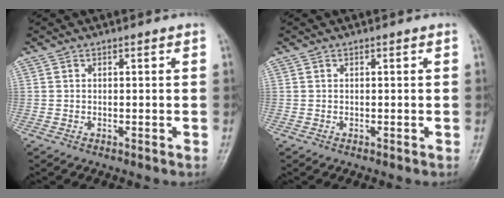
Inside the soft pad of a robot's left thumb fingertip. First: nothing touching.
{"total": 0.0}